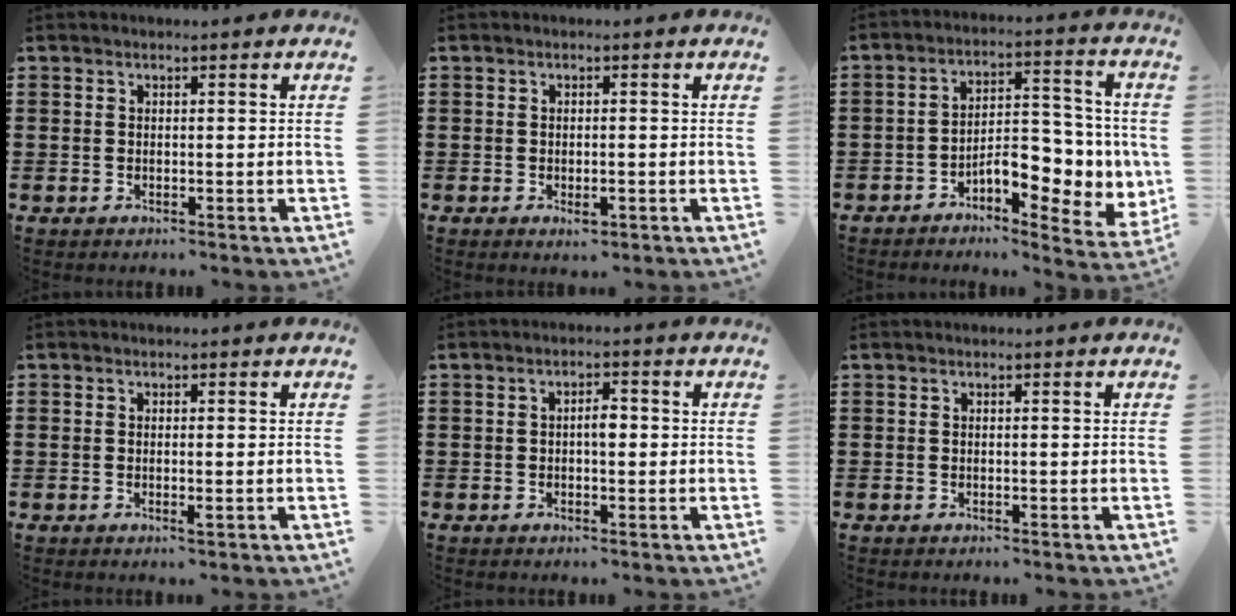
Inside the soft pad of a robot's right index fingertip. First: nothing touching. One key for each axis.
{"total": 1.5, "fx": -0.7, "fy": 0.7, "fz": 1.1, "tx": -0.022, "ty": -0.001, "tz": -0.014}
{"total": 8.6, "fx": -2.6, "fy": 4.5, "fz": 6.9, "tx": -0.087, "ty": -0.002, "tz": -0.049}
{"total": 1.1, "fx": -0.3, "fy": 0.2, "fz": 1.0, "tx": -0.026, "ty": -0.006, "tz": -0.006}
{"total": 2.6, "fx": -0.1, "fy": 1.1, "fz": 2.4, "tx": -0.037, "ty": 0.000, "tz": -0.004}
{"total": 0.0}